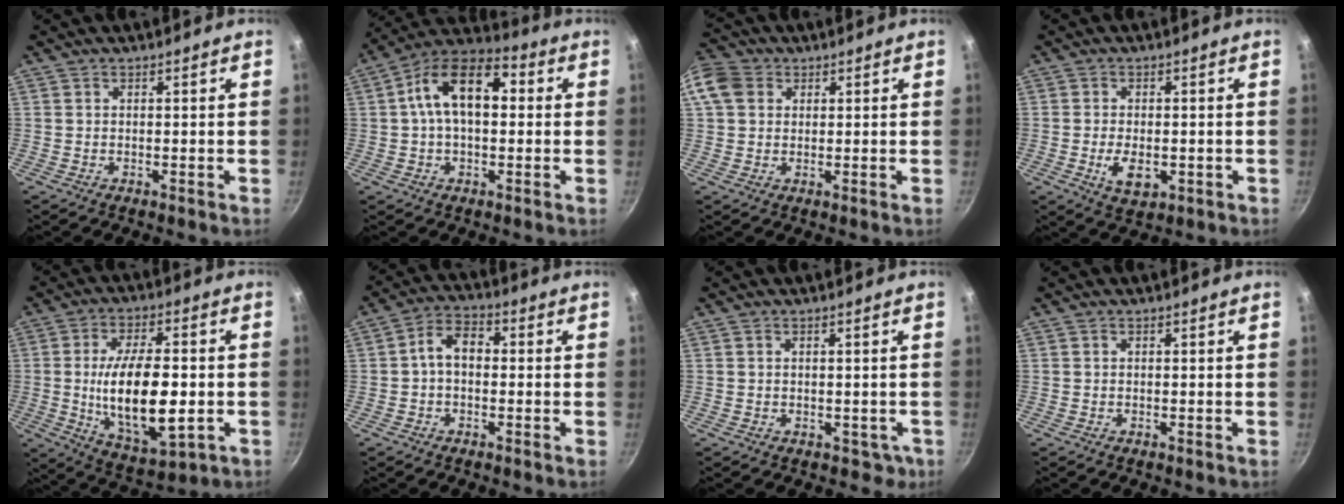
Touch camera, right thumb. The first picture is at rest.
{"total": 14.4, "force": [2.0, 8.4, 11.5], "torque": [-0.166, 0.035, 0.013]}
{"total": 8.8, "force": [2.4, 7.2, 4.4], "torque": [-0.082, 0.012, 0.035]}
{"total": 5.8, "force": [-1.4, 3.3, 4.6], "torque": [-0.075, -0.001, -0.015]}
{"total": 18.4, "force": [-2.1, 8.2, 16.3], "torque": [-0.270, 0.004, -0.022]}
{"total": 6.2, "force": [-0.1, 4.2, 4.6], "torque": [-0.068, 0.024, -0.015]}
{"total": 2.4, "force": [-0.3, 1.9, 1.4], "torque": [-0.004, 0.016, 0.014]}
{"total": 0.0}